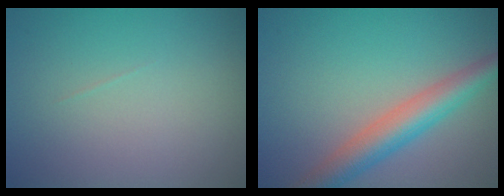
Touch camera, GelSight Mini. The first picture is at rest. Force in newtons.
{"total": 5.0, "press": 5.0, "slide": 0.3}